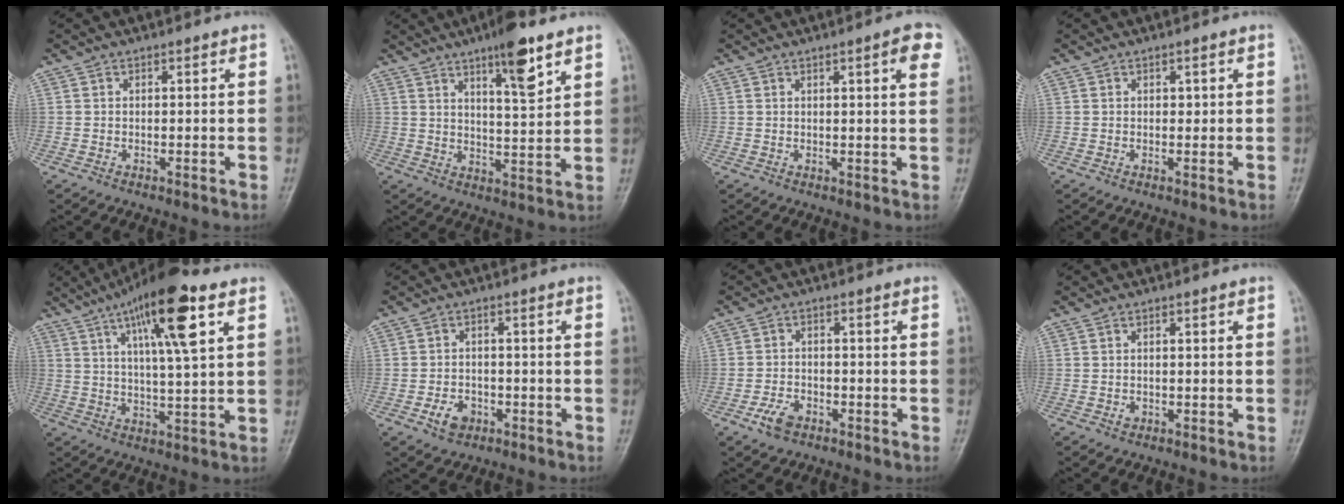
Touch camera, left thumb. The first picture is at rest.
{"total": 9.4, "force": [5.8, 1.9, 7.2], "torque": [-0.104, -0.034, 0.092]}
{"total": 4.2, "force": [2.0, 0.7, 3.7], "torque": [-0.040, -0.004, 0.022]}
{"total": 0.5, "force": [0.2, 0.4, 0.3], "torque": [0.002, 0.001, 0.002]}
{"total": 15.6, "force": [7.3, 3.2, 13.4], "torque": [-0.216, -0.013, 0.118]}
{"total": 4.3, "force": [-2.0, 3.1, 2.1], "torque": [-0.027, 0.012, -0.030]}
{"total": 4.2, "force": [-2.4, 2.5, 2.3], "torque": [-0.040, 0.012, -0.044]}
{"total": 0.9, "force": [-0.3, 0.8, 0.4], "torque": [-0.002, 0.002, -0.003]}